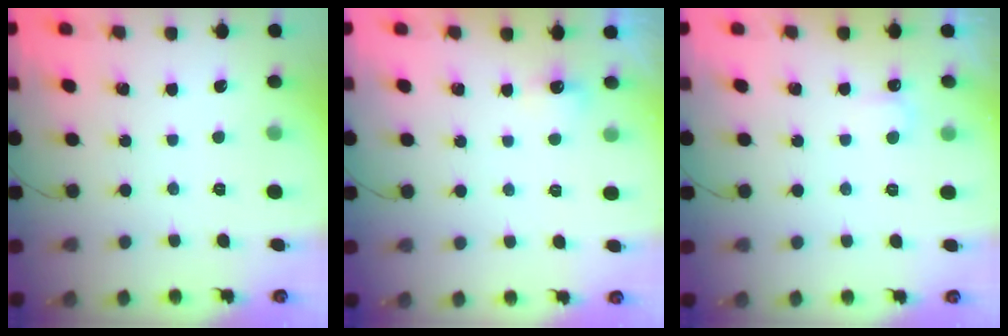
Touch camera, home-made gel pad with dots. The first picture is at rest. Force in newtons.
{"total": 10.5, "press": 3.4, "slide": 9.9}
{"total": 2.5, "press": 2.4, "slide": 0.5}